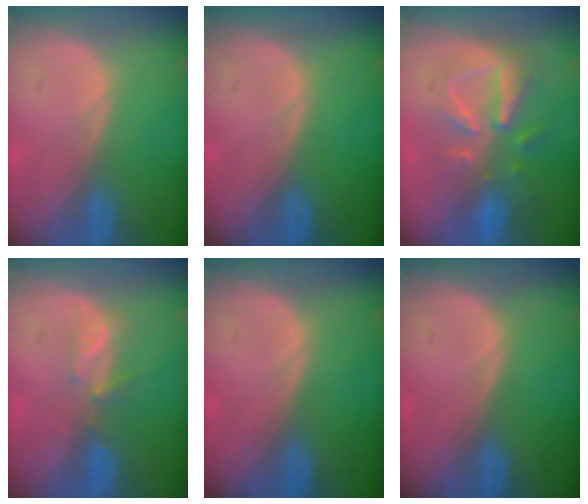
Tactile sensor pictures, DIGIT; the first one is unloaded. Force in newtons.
{"total": 0.0}
{"total": 8.1, "press": 7.5, "slide": 3.0}
{"total": 2.7, "press": 2.6, "slide": 0.8}
{"total": 0.0}
{"total": 0.0}